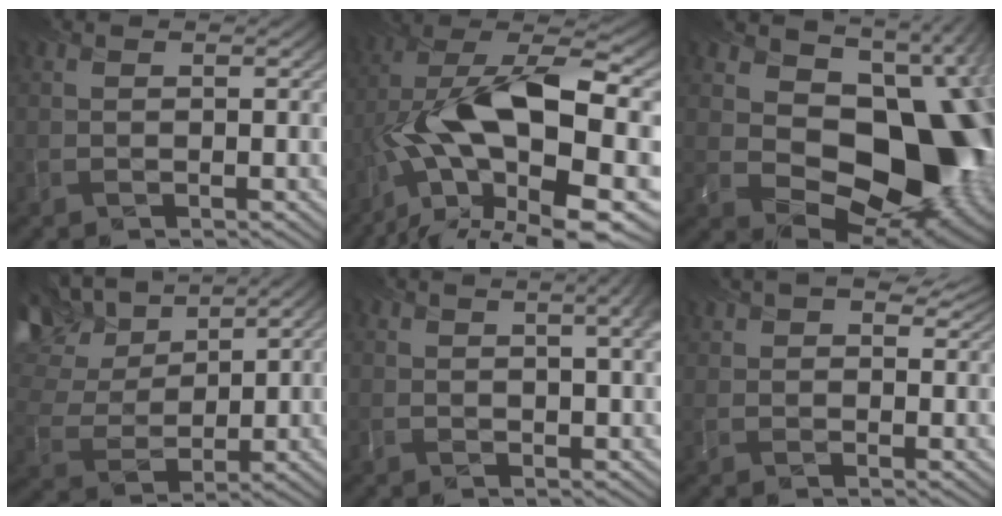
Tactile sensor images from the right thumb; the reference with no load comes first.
{"total": 19.5, "force": [-3.6, 7.6, 17.6], "torque": [-0.319, -0.002, -0.054]}
{"total": 17.2, "force": [0.9, 12.4, 11.8], "torque": [-0.124, -0.029, 0.039]}
{"total": 12.8, "force": [8.4, 6.2, 7.5], "torque": [-0.191, 0.030, 0.142]}
{"total": 5.2, "force": [2.0, 2.1, 4.3], "torque": [-0.030, 0.014, 0.013]}
{"total": 5.4, "force": [3.8, 2.4, 3.0], "torque": [-0.044, -0.004, 0.059]}